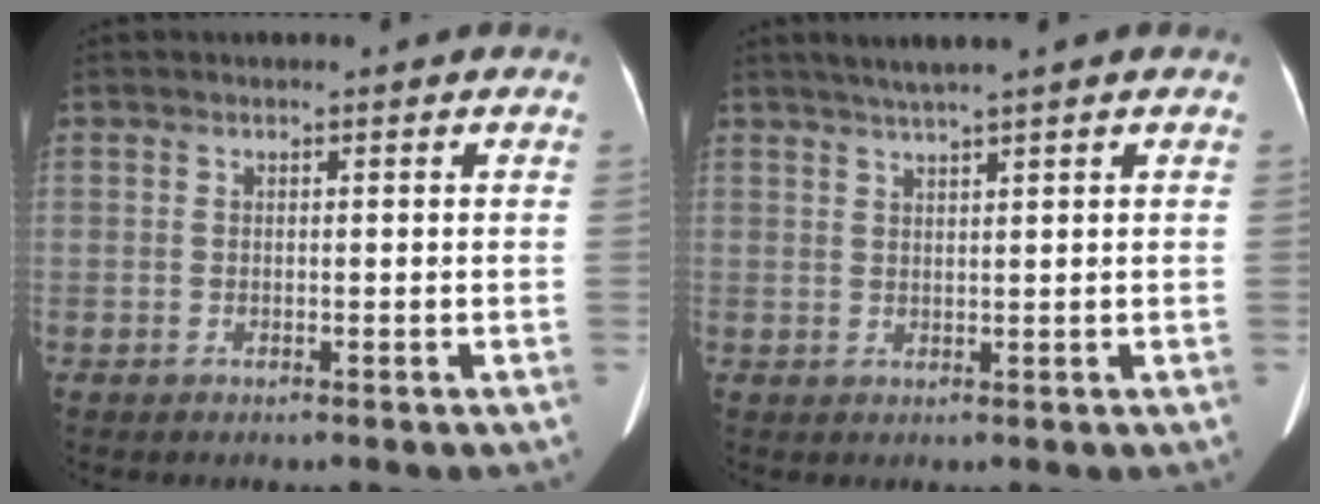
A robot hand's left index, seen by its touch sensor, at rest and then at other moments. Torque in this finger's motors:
{"motor_torque": [-0.05, -0.29, -0.03, 0.01]}